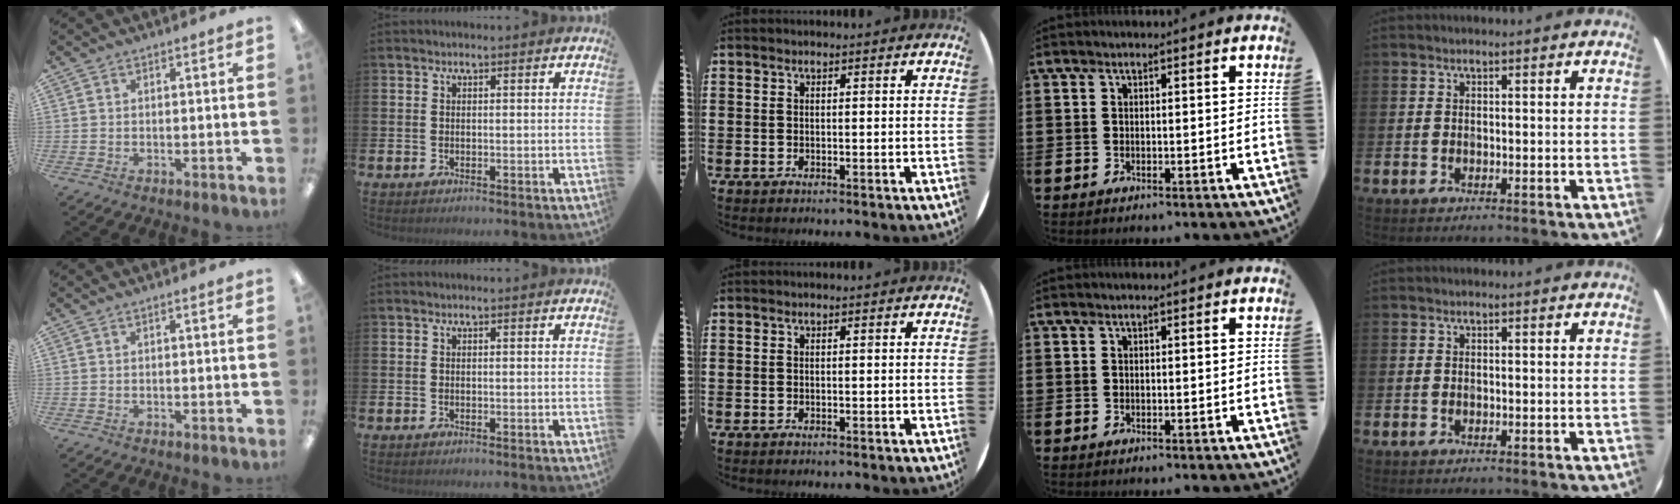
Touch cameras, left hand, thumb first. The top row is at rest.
{}